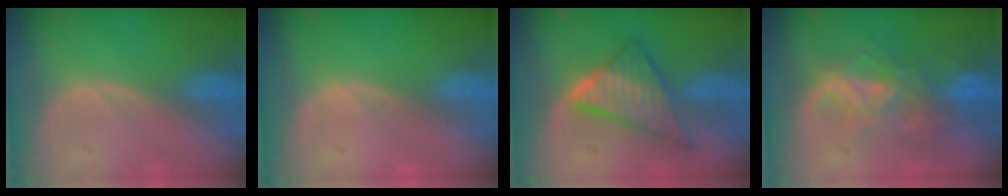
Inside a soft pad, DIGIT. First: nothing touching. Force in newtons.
{"total": 0.0}
{"total": 7.9, "press": 7.9, "slide": 0.5}
{"total": 8.7, "press": 7.4, "slide": 4.6}